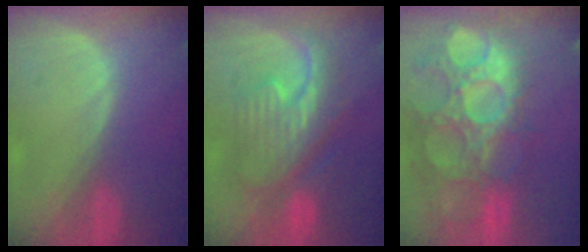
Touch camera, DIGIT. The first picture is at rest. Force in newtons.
{"total": 9.4, "press": 9.4, "slide": 0.6}
{"total": 15.0, "press": 12.6, "slide": 8.1}